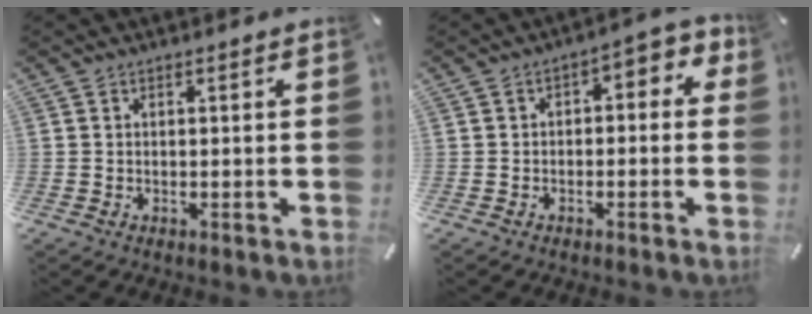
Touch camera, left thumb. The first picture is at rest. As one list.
[{"total": 4.1, "force": [-1.5, 2.4, 3.0], "torque": [-0.047, 0.017, -0.032]}]